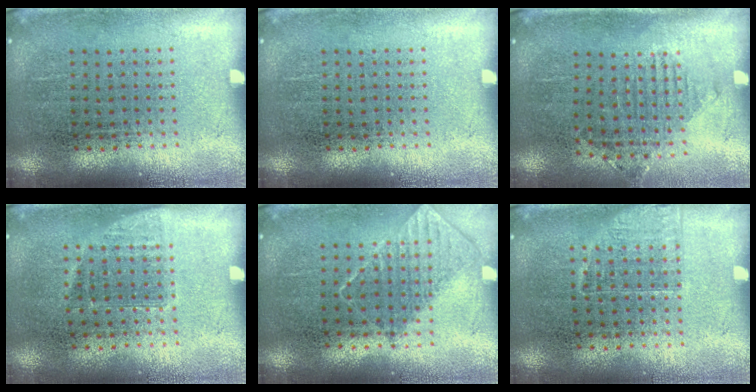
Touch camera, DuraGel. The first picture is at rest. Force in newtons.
{"total": 0.0}
{"total": 1.1, "press": 0.9, "slide": 0.5}
{"total": 0.9, "press": 0.7, "slide": 0.5}
{"total": 0.8, "press": 0.7, "slide": 0.2}
{"total": 1.2, "press": 0.9, "slide": 0.7}